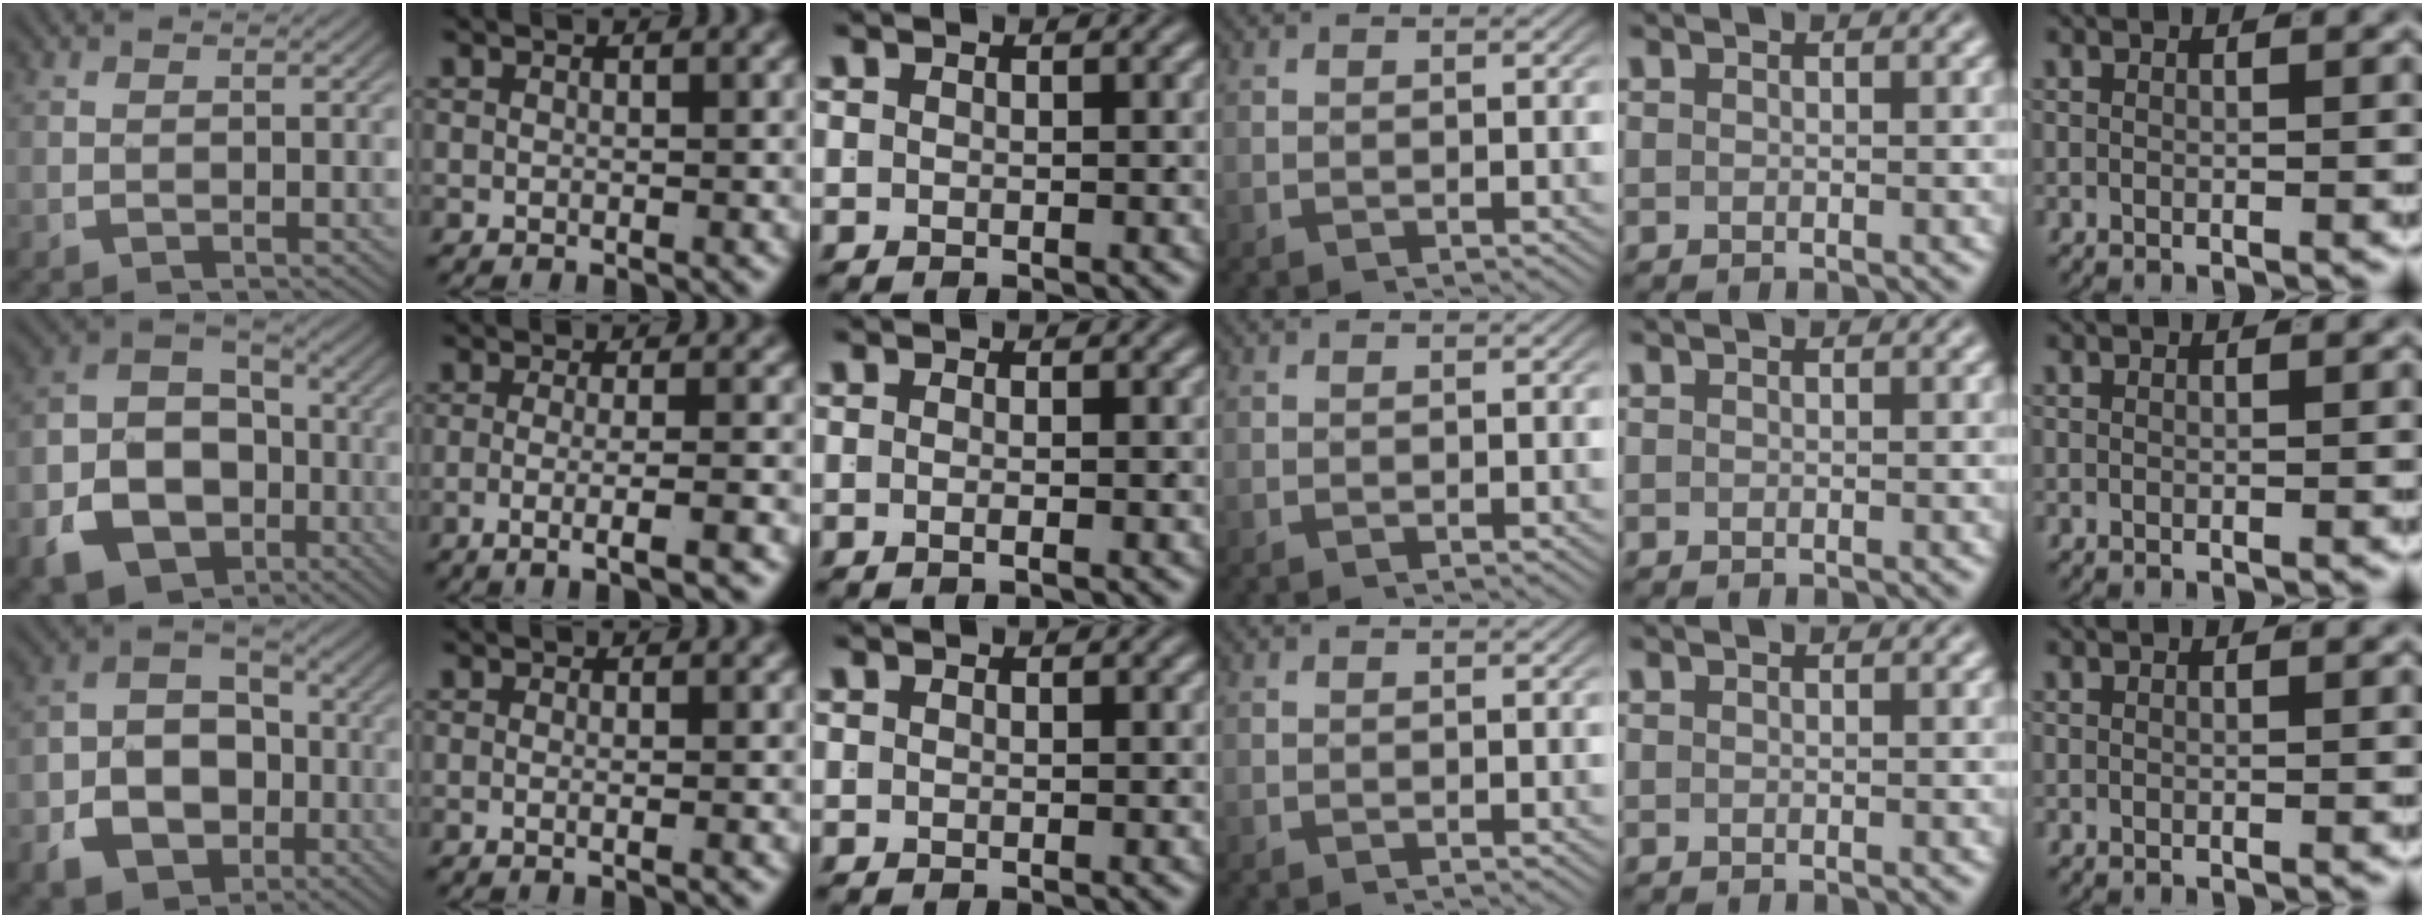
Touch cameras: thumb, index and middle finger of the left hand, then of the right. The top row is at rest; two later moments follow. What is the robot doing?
{"motion": "lift_and_place", "object": "shorts"}